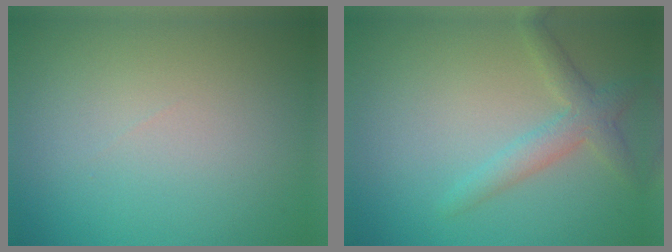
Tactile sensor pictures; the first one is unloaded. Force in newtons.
{"total": 2.7, "press": 2.7, "slide": 0.1}